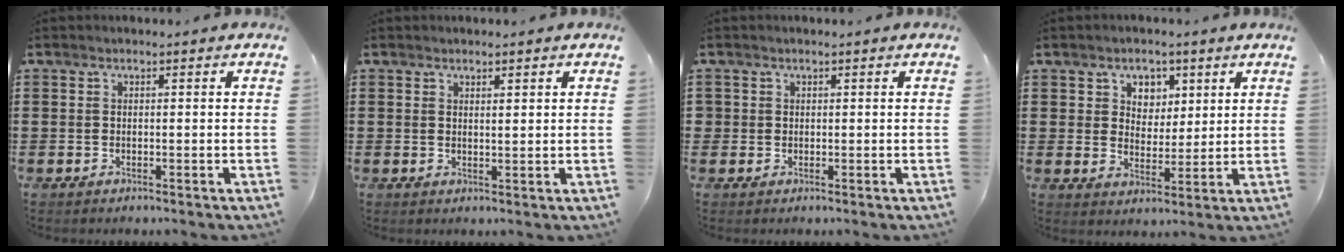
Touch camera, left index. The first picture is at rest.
{"total": 1.4, "force": [1.2, 0.1, 0.7], "torque": [-0.014, 0.000, 0.023]}
{"total": 0.9, "force": [0.3, 0.8, 0.1], "torque": [-0.005, 0.004, 0.005]}
{"total": 4.0, "force": [2.4, 3.1, 0.4], "torque": [-0.021, 0.006, 0.042]}